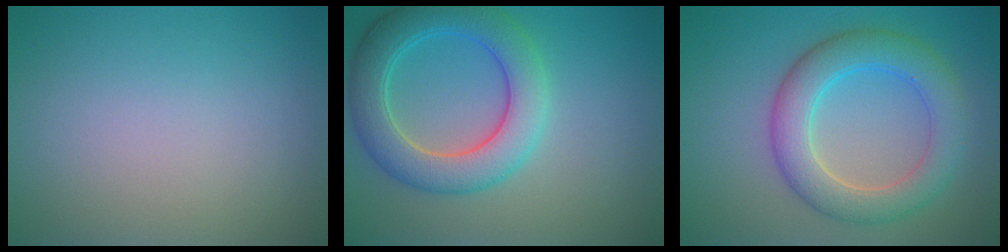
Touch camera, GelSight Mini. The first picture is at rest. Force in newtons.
{"total": 6.4, "press": 6.4, "slide": 0.2}
{"total": 5.7, "press": 5.7, "slide": 0.1}